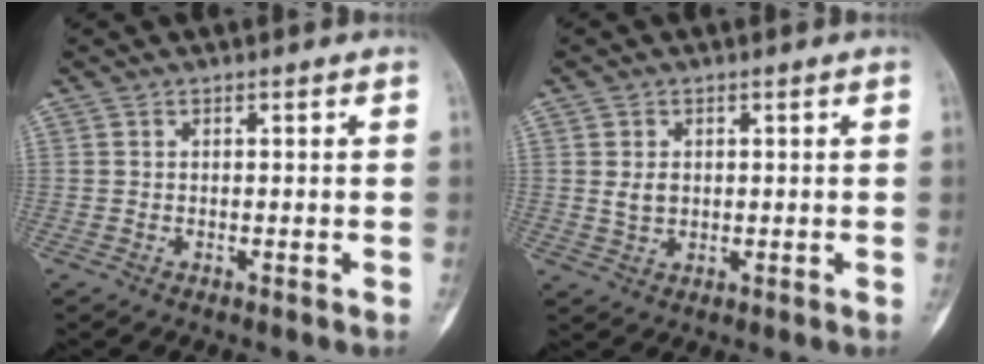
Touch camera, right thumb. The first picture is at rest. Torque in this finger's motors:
{"motor_torque": [-0.07, -0.15, 0.18, 0.01, -0.07]}